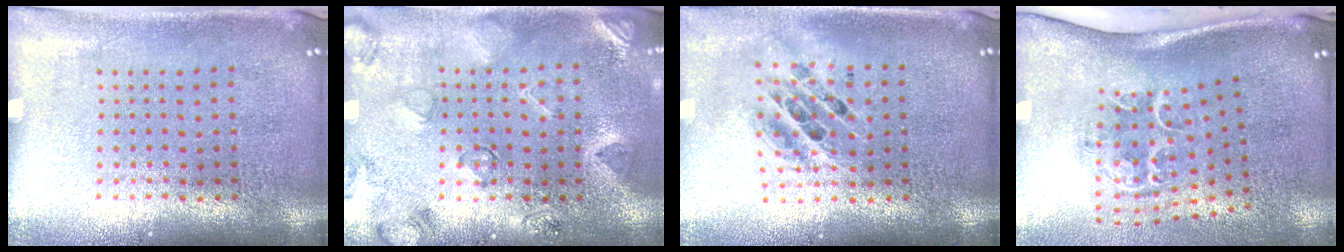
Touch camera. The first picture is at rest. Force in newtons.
{"total": 2.6, "press": 1.9, "slide": 1.7}
{"total": 1.7, "press": 1.4, "slide": 1.0}
{"total": 1.9, "press": 1.4, "slide": 1.3}